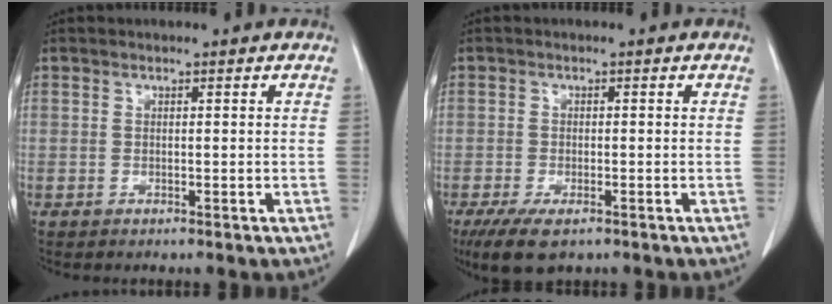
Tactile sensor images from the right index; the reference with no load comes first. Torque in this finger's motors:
{"motor_torque": [-0.48, -0.09, -0.39, -0.21]}